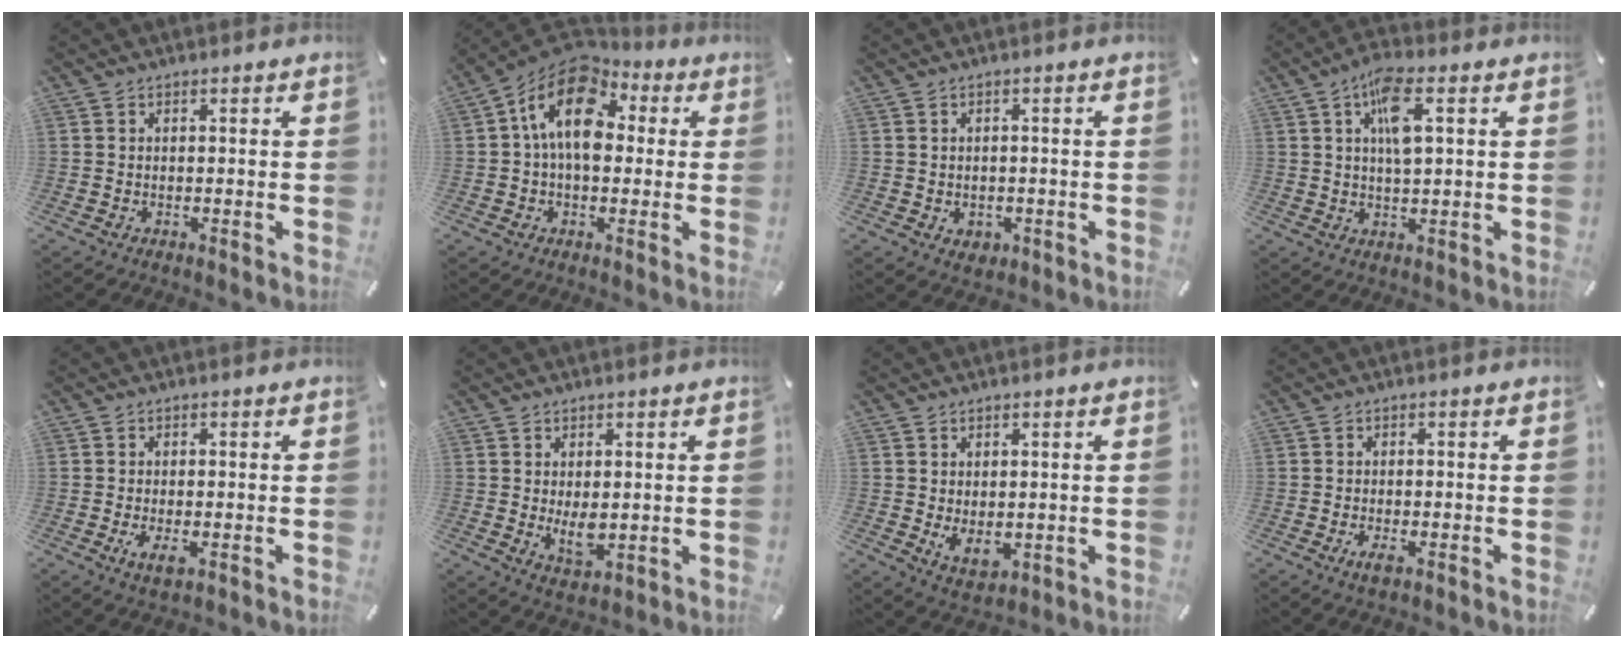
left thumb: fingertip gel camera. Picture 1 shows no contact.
{"total": 14.5, "force": [2.7, 9.7, 10.5], "torque": [-0.190, -0.002, 0.043]}
{"total": 2.4, "force": [-0.5, 2.2, 0.9], "torque": [-0.008, 0.000, -0.011]}
{"total": 9.6, "force": [3.3, 4.0, 8.1], "torque": [-0.137, 0.001, 0.055]}
{"total": 3.4, "force": [-0.9, 1.4, 3.0], "torque": [-0.054, -0.006, -0.019]}
{"total": 5.6, "force": [0.4, 3.2, 4.7], "torque": [-0.089, -0.009, 0.004]}
{"total": 4.6, "force": [0.5, 3.2, 3.2], "torque": [-0.055, -0.007, 0.008]}
{"total": 2.3, "force": [-1.0, 0.9, 1.9], "torque": [-0.046, -0.004, -0.020]}